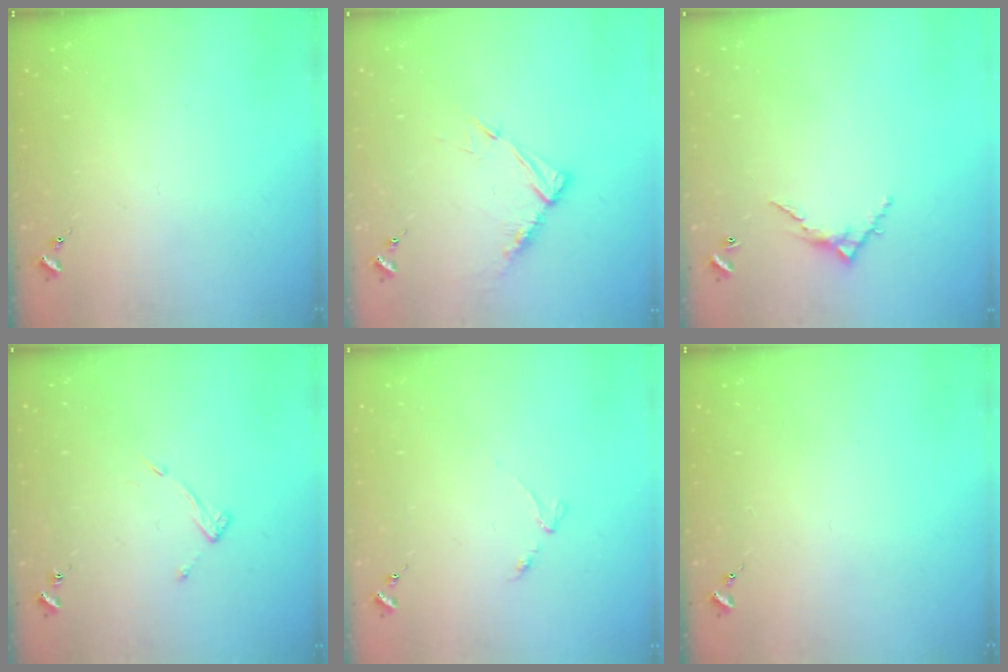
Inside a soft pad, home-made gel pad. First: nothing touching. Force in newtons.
{"total": 9.4, "press": 9.4, "slide": 0.6}
{"total": 5.7, "press": 5.7, "slide": 0.5}
{"total": 7.5, "press": 7.5, "slide": 0.5}
{"total": 3.2, "press": 3.1, "slide": 0.5}
{"total": 0.0}